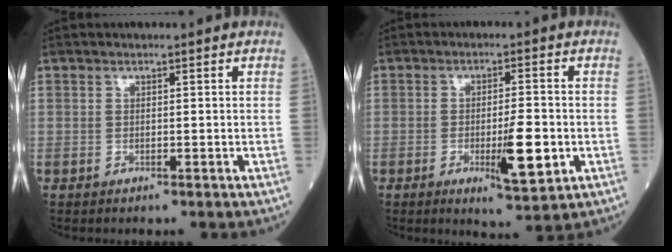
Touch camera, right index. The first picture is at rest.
{"total": 7.1, "force": [-1.8, 1.0, 6.7], "torque": [-0.103, -0.011, -0.025]}